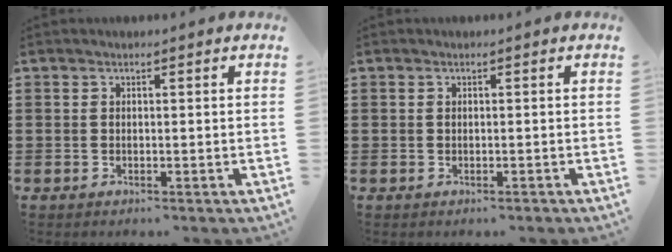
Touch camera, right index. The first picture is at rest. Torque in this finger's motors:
{"motor_torque": [0.29, 0.63, 0.00, 0.01]}